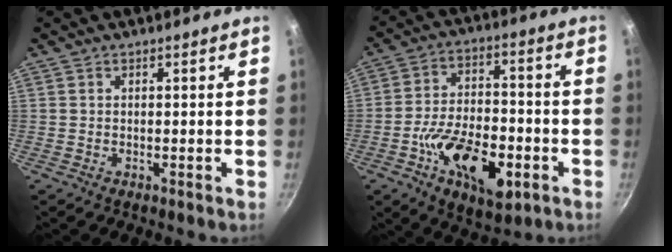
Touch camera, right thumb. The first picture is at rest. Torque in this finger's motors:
{"motor_torque": [2.00, 1.78, 0.16, -0.05, 0.14]}